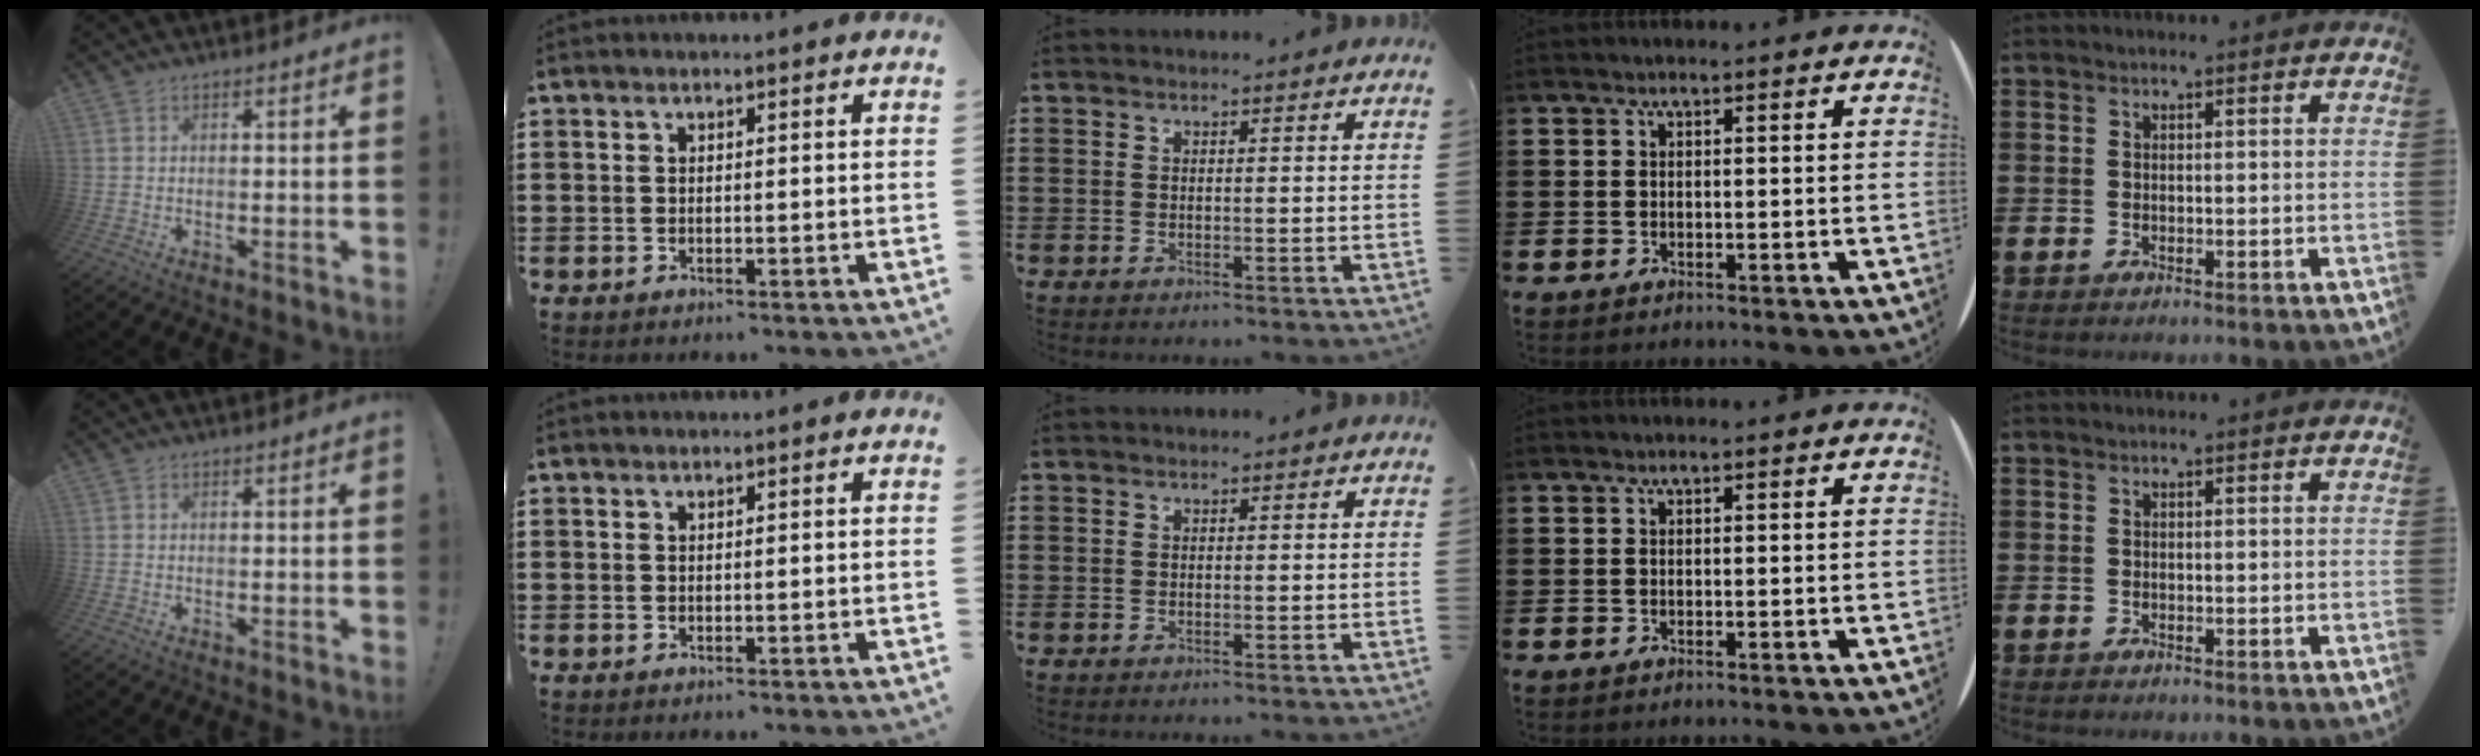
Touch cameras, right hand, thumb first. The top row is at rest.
{}